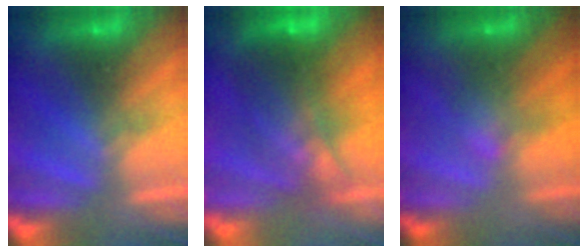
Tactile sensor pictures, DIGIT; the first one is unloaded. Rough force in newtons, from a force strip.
{"total": 5.6}
{"total": 2.7}